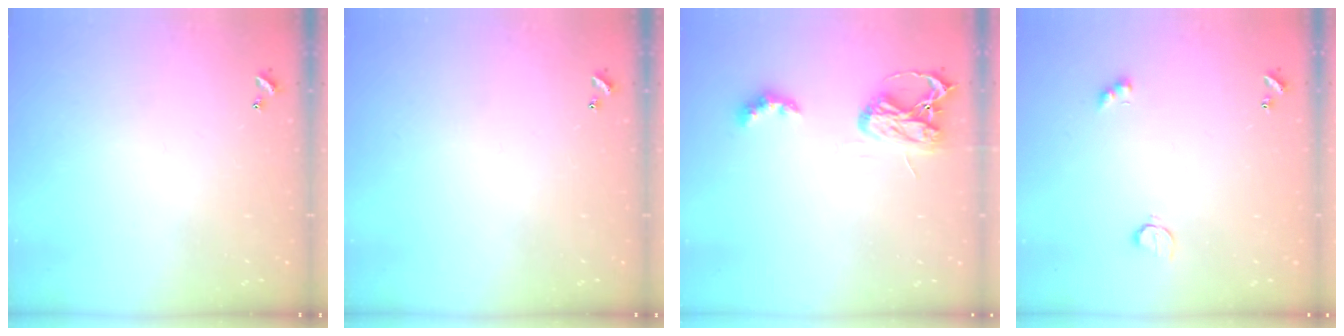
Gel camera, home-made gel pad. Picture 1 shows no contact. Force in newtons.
{"total": 0.0}
{"total": 6.0, "press": 5.9, "slide": 0.7}
{"total": 2.5, "press": 2.4, "slide": 0.5}